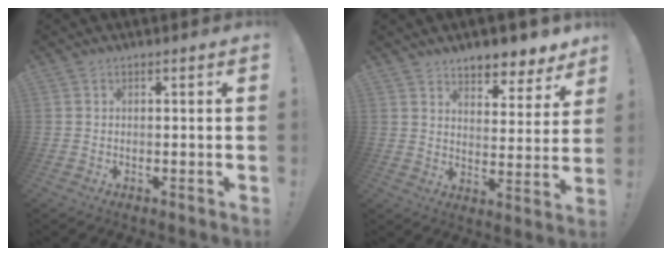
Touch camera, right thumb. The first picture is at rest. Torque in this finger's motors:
{"motor_torque": [-0.21, 0.89, -0.17, 0.47, 0.04]}